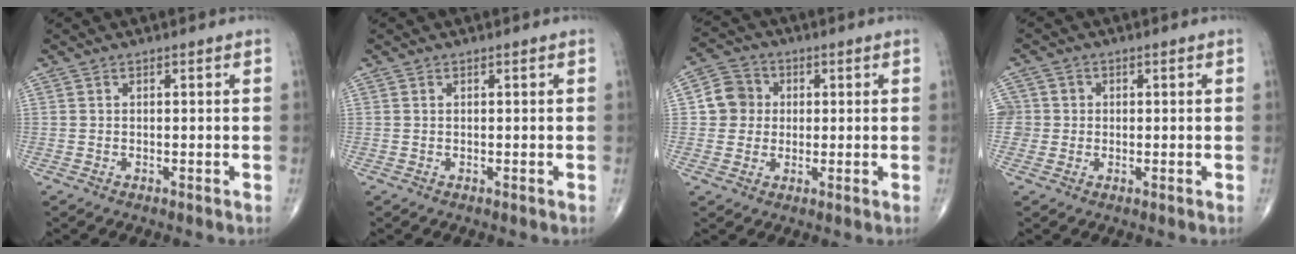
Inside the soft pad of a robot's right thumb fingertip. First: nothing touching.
{"total": 0.0}
{"total": 6.5, "force": [0.7, 6.2, 1.8], "torque": [-0.002, 0.010, 0.003]}
{"total": 3.9, "force": [0.1, 3.9, 0.3], "torque": [0.019, 0.011, 0.000]}